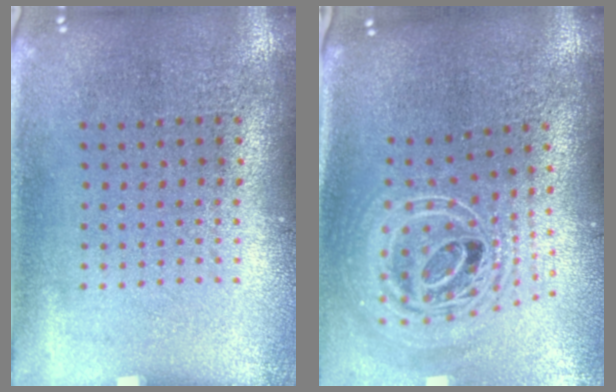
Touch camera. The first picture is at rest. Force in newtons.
{"total": 2.6, "press": 1.9, "slide": 1.9}